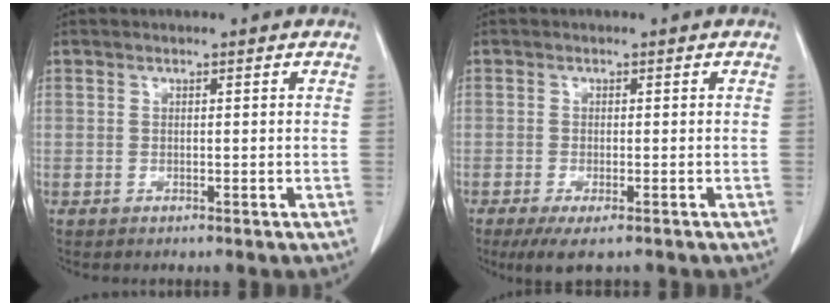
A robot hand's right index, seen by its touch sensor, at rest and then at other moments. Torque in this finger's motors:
{"motor_torque": [0.34, -0.30, 0.16, 0.05]}